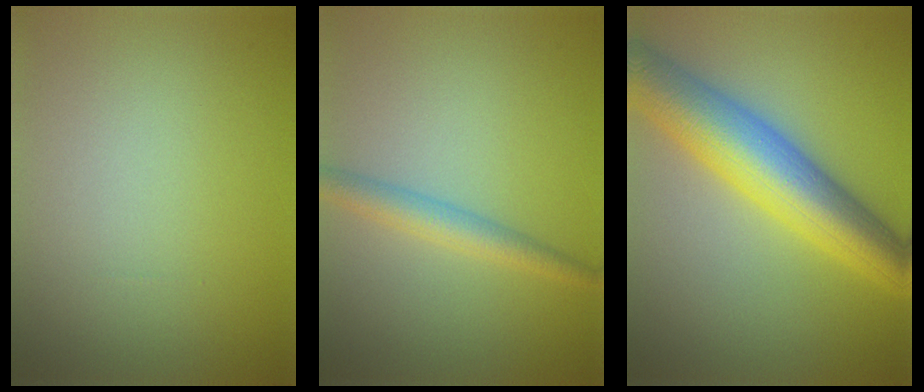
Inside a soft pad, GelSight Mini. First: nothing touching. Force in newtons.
{"total": 2.6, "press": 2.6, "slide": 0.1}
{"total": 9.2, "press": 9.2, "slide": 0.0}